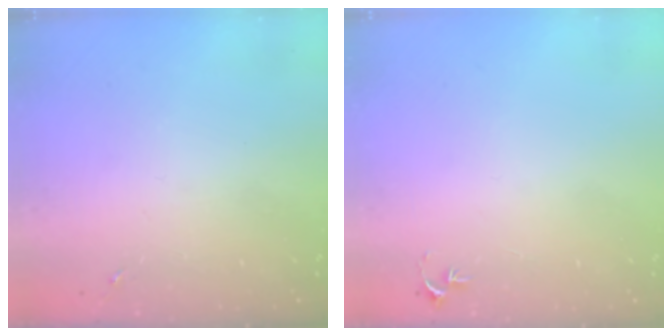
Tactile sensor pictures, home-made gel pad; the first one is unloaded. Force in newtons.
{"total": 2.7, "press": 2.7, "slide": 0.3}